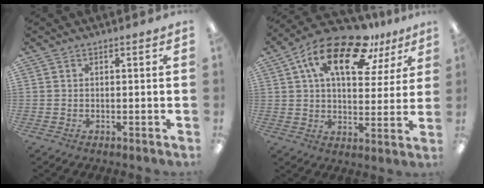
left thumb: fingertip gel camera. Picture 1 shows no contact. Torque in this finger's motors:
{"motor_torque": [0.37, 0.50, 1.62, -1.15, 0.37]}